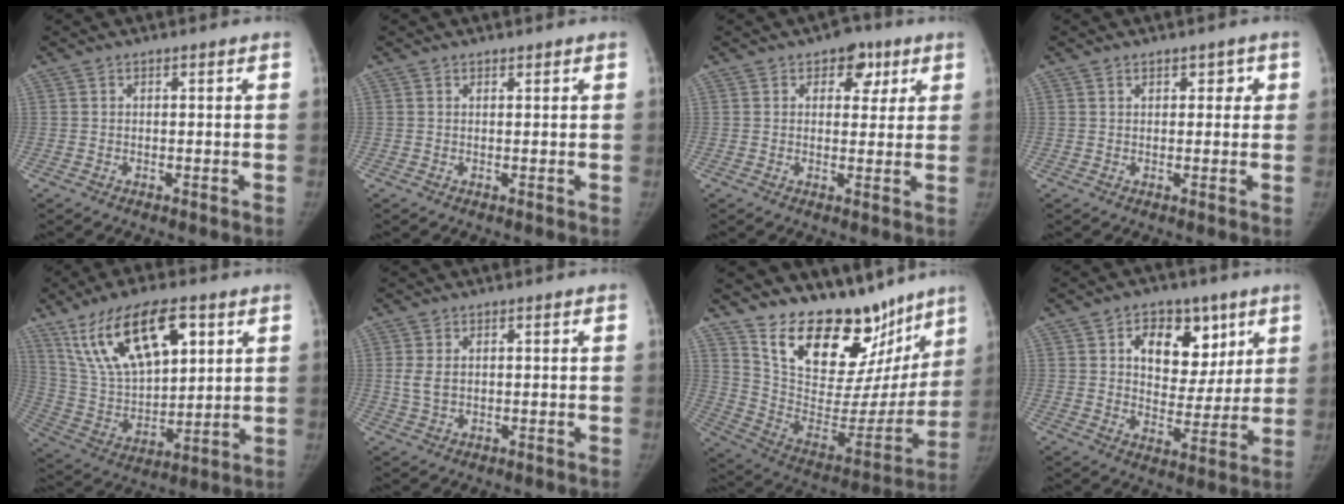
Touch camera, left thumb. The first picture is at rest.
{"total": 0.5, "force": [0.5, 0.2, 0.0], "torque": [-0.001, -0.004, 0.006]}
{"total": 5.8, "force": [2.8, 4.1, 3.1], "torque": [-0.002, -0.006, 0.031]}
{"total": 2.6, "force": [1.2, 1.8, 1.4], "torque": [0.008, -0.002, 0.014]}
{"total": 20.5, "force": [10.1, 9.5, 15.1], "torque": [-0.245, -0.029, 0.194]}
{"total": 3.5, "force": [0.6, 2.4, 2.6], "torque": [-0.054, -0.001, 0.017]}
{"total": 26.8, "force": [19.7, 13.4, 12.4], "torque": [-0.151, -0.109, 0.309]}
{"total": 13.9, "force": [5.9, 9.5, 8.2], "torque": [-0.067, -0.025, 0.094]}